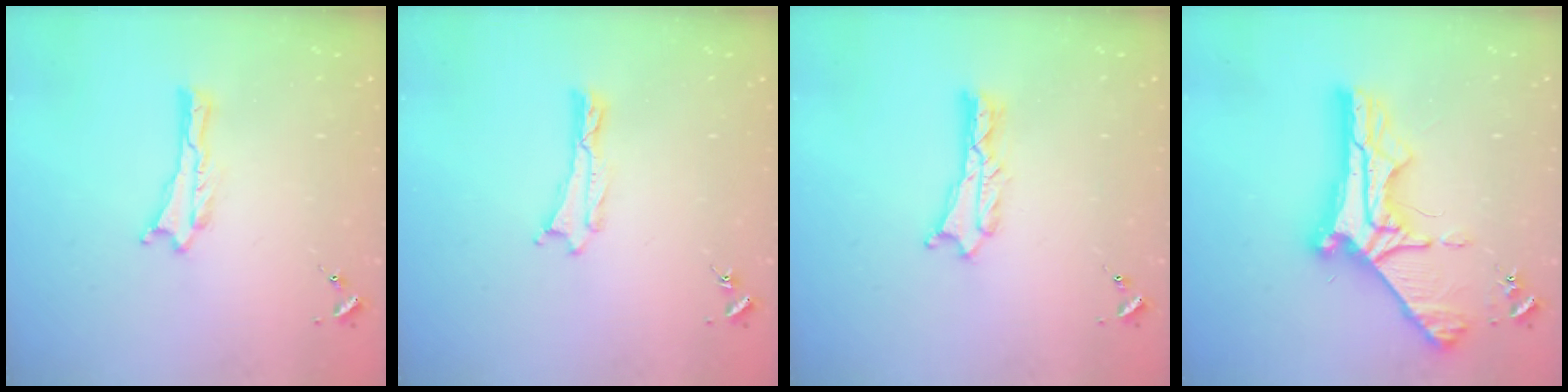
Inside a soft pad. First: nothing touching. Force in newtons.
{"total": 0.0}
{"total": 1.8, "press": 1.7, "slide": 0.2}
{"total": 11.8, "press": 11.7, "slide": 1.2}